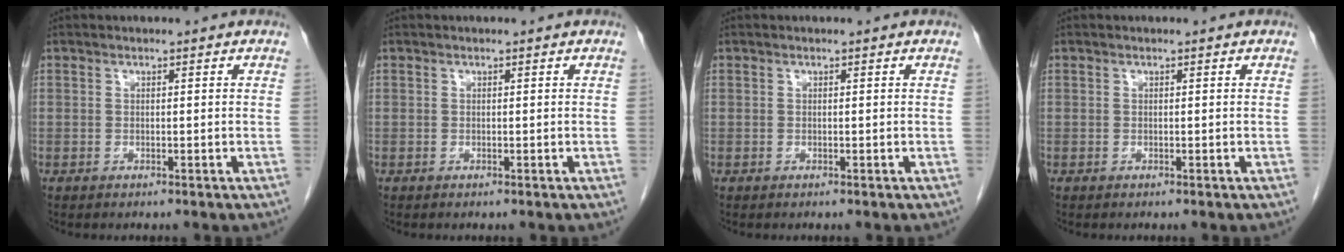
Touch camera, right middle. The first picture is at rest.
{"total": 0.0}
{"total": 0.0}
{"total": 0.0}